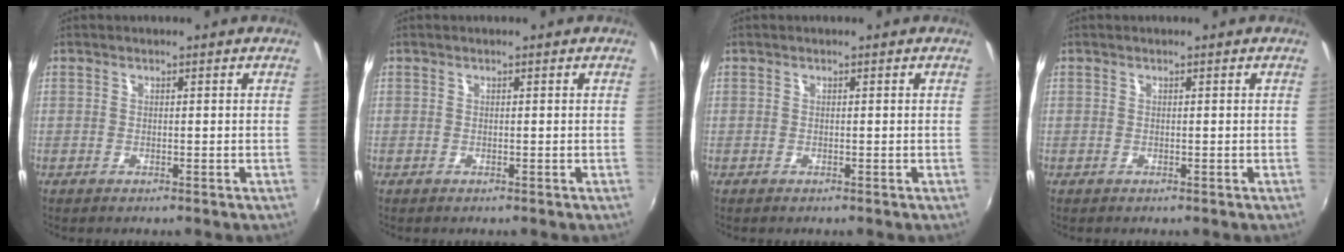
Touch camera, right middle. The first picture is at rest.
{"total": 0.0}
{"total": 0.0}
{"total": 0.0}